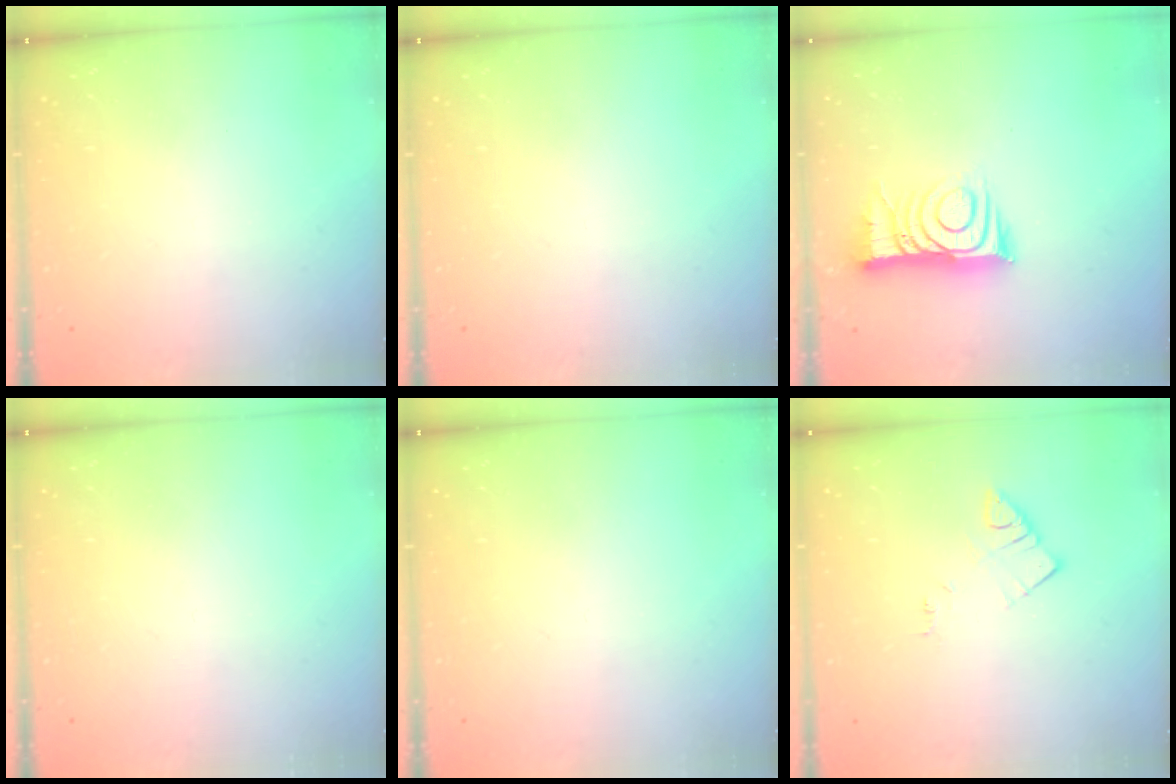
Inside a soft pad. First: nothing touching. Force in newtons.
{"total": 0.0}
{"total": 10.3, "press": 10.3, "slide": 0.9}
{"total": 0.0}
{"total": 0.0}
{"total": 4.0, "press": 4.0, "slide": 0.3}